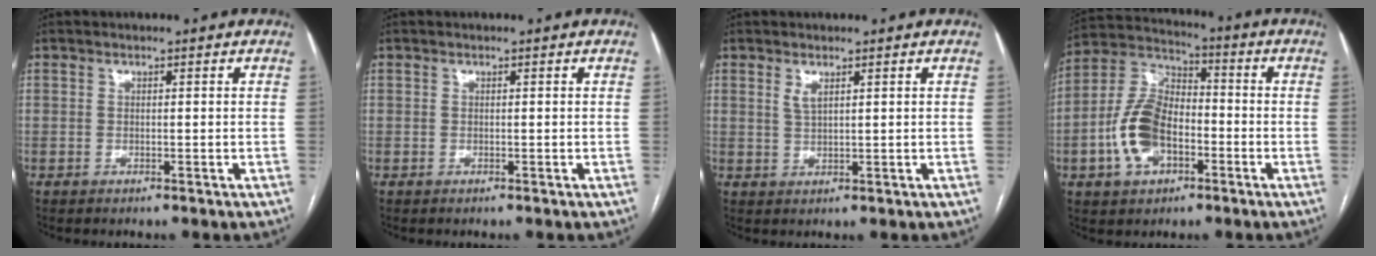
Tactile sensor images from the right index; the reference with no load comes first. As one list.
[{"total": 0.0}, {"total": 1.9, "force": [1.1, 0.5, 1.5], "torque": [-0.032, -0.004, 0.026]}, {"total": 12.5, "force": [-3.8, 7.4, 9.3], "torque": [-0.208, 0.024, -0.069]}]